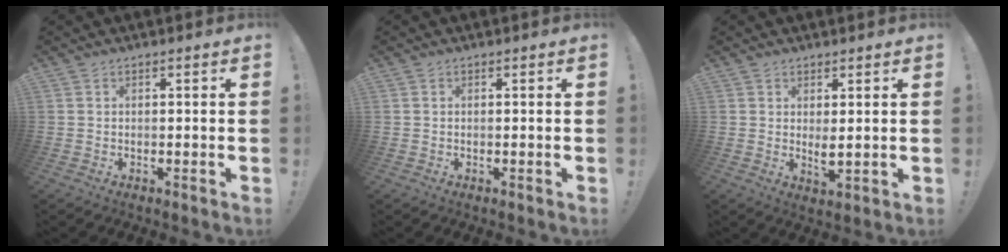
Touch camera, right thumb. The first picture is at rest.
{"total": 0.0}
{"total": 3.3, "force": [1.3, 1.1, 2.9], "torque": [-0.036, -0.018, 0.023]}